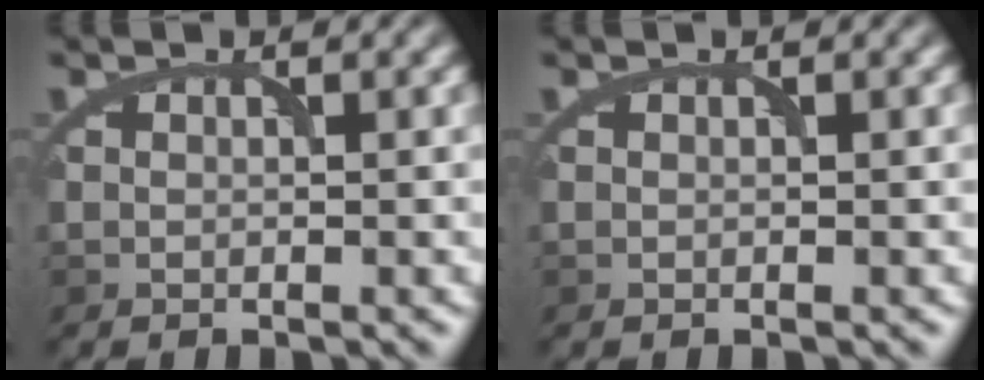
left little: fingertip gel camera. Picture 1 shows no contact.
{"total": 0.0}